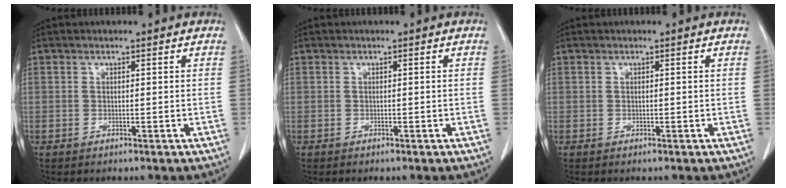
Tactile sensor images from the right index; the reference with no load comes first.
{"total": 0.0}
{"total": 0.0}